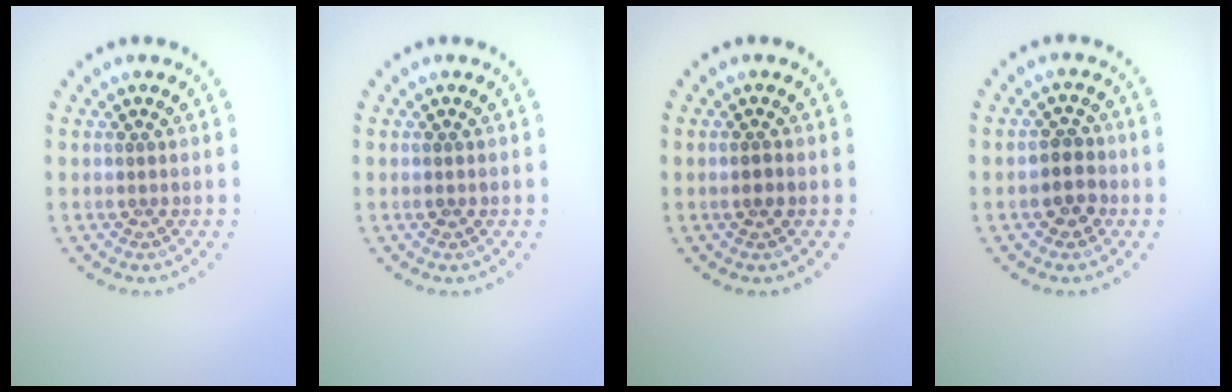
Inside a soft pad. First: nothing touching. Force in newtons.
{"total": 0.9, "press": 0.9, "slide": 0.1}
{"total": 1.0, "press": 1.0, "slide": 0.3}
{"total": 2.5, "press": 2.3, "slide": 0.8}